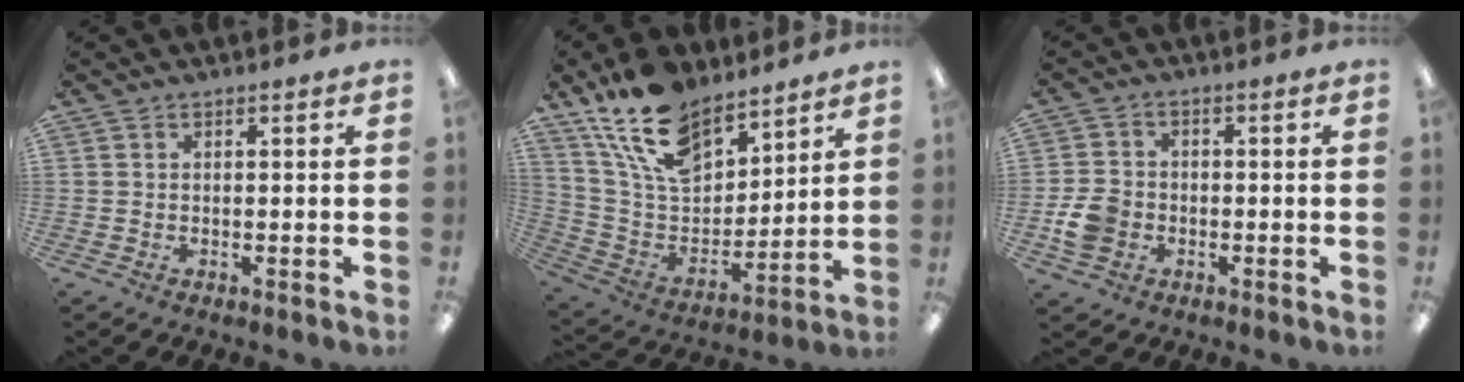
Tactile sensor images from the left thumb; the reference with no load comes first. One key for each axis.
{"total": 18.4, "fx": 13.4, "fy": 9.1, "fz": 8.8, "tx": -0.185, "ty": -0.065, "tz": 0.250}
{"total": 6.6, "fx": -1.9, "fy": 5.3, "fz": 3.4, "tx": -0.067, "ty": 0.009, "tz": -0.035}